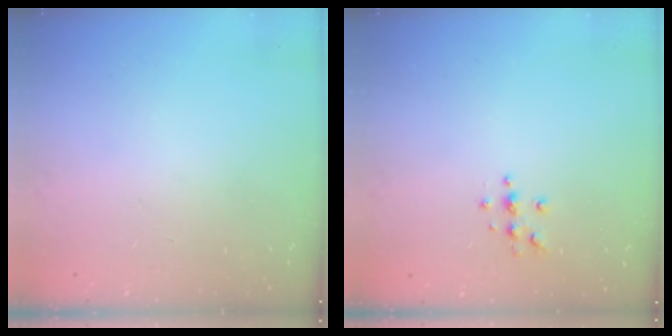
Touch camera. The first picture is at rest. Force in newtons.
{"total": 4.7, "press": 4.6, "slide": 0.5}